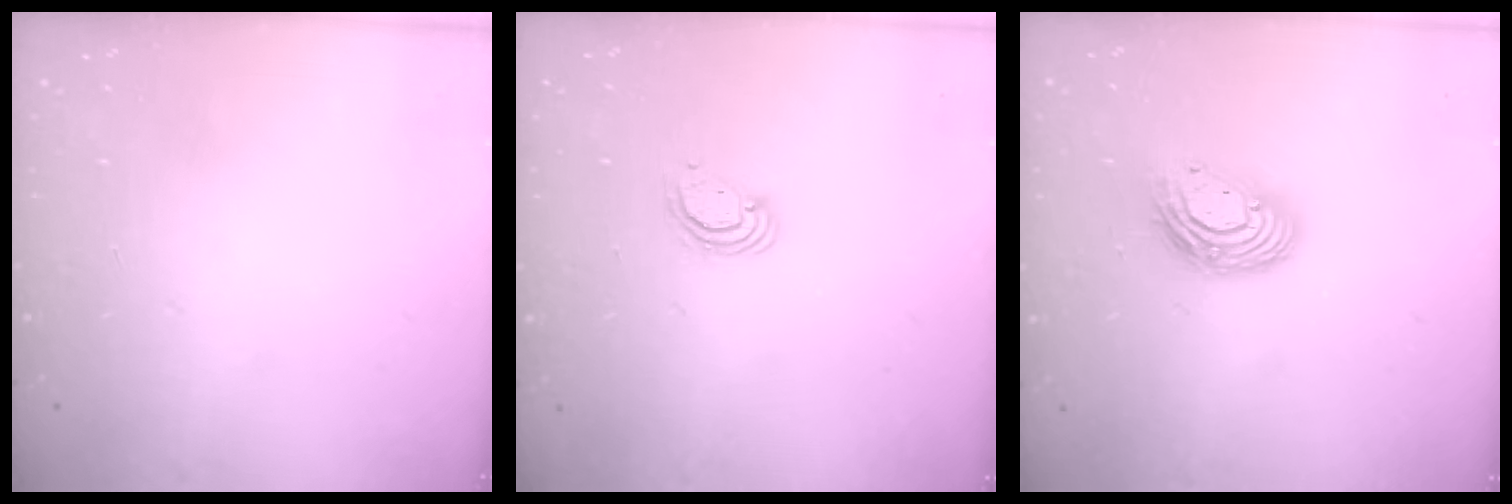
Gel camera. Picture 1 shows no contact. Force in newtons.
{"total": 3.8, "press": 3.8, "slide": 0.4}
{"total": 11.8, "press": 11.8, "slide": 0.8}